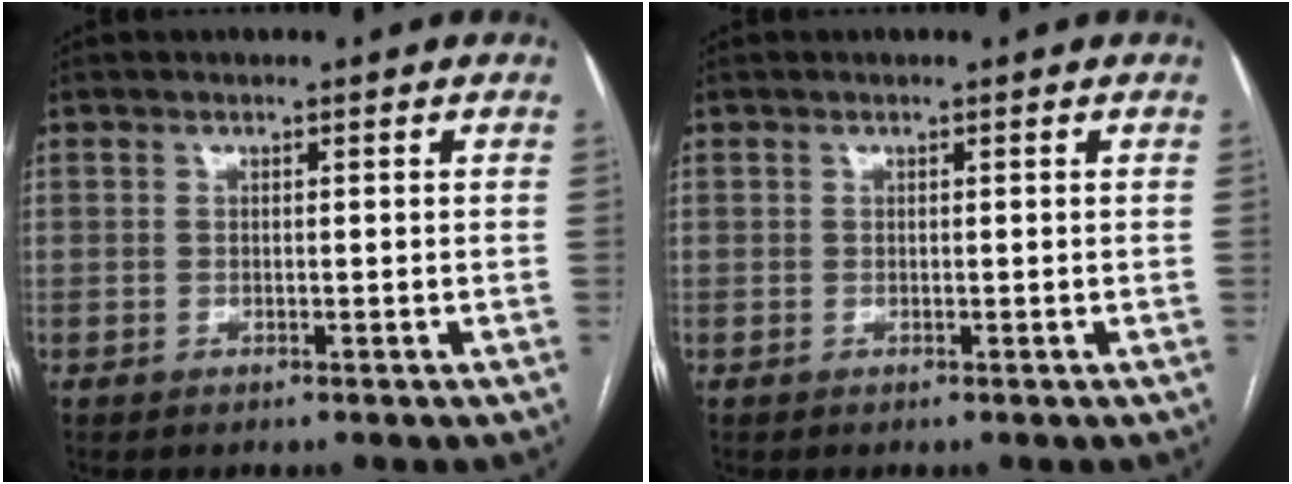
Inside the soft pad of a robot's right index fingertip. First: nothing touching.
{"total": 0.0}